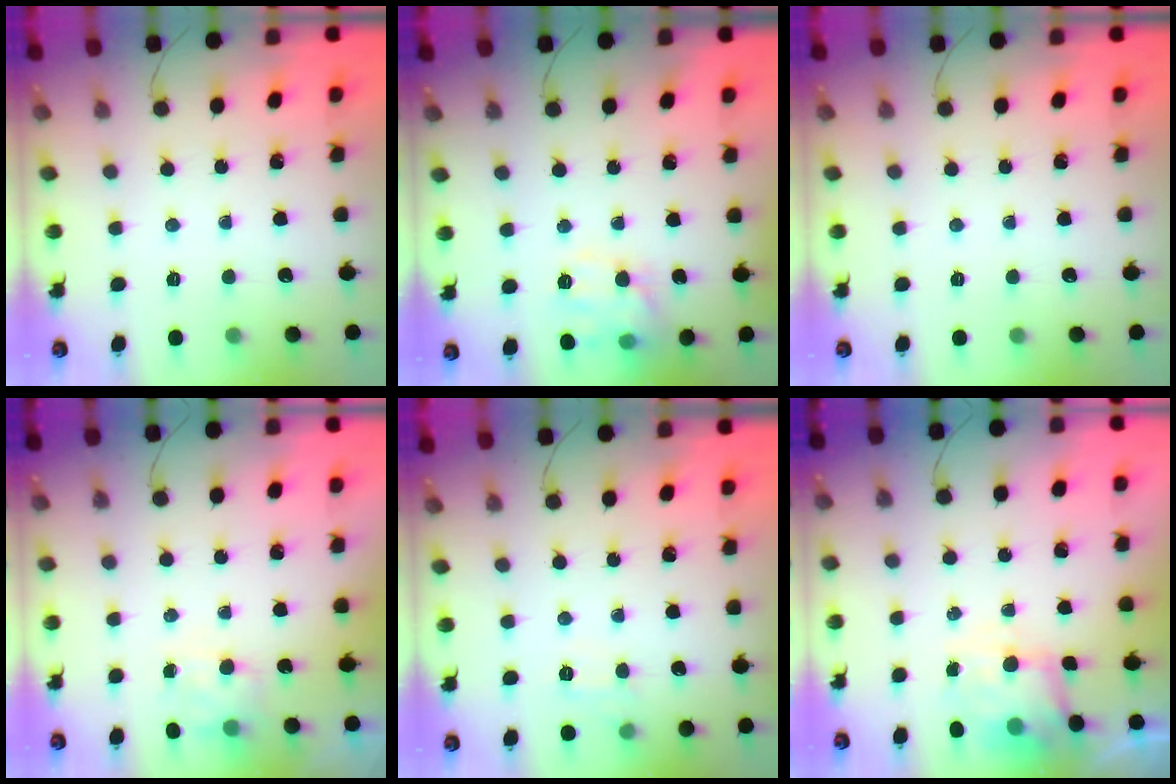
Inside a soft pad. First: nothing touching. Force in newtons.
{"total": 12.2, "press": 12.1, "slide": 0.7}
{"total": 0.0}
{"total": 7.1, "press": 7.0, "slide": 1.2}
{"total": 7.3, "press": 7.1, "slide": 1.8}
{"total": 5.3, "press": 5.2, "slide": 1.1}